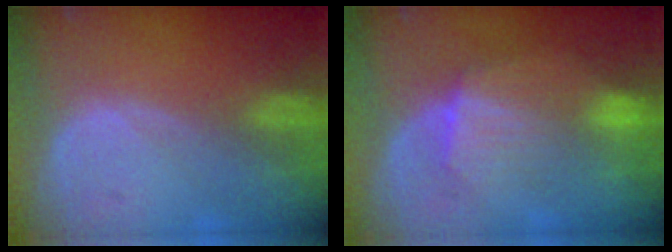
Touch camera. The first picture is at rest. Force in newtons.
{"total": 7.7, "press": 7.6, "slide": 0.7}